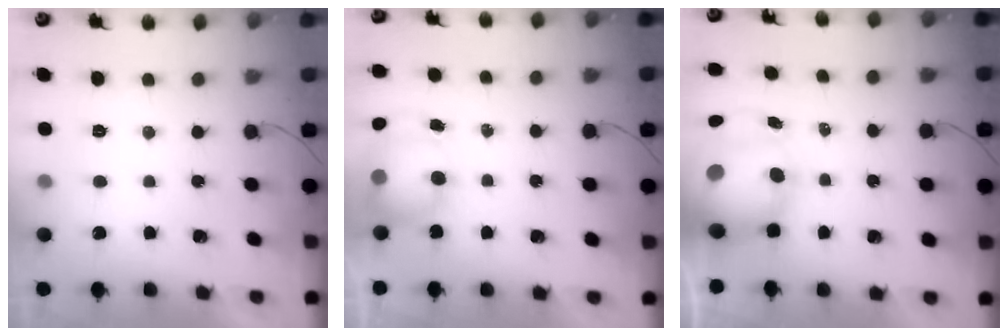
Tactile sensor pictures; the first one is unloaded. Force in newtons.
{"total": 7.2, "press": 7.1, "slide": 1.3}
{"total": 12.3, "press": 11.9, "slide": 3.2}